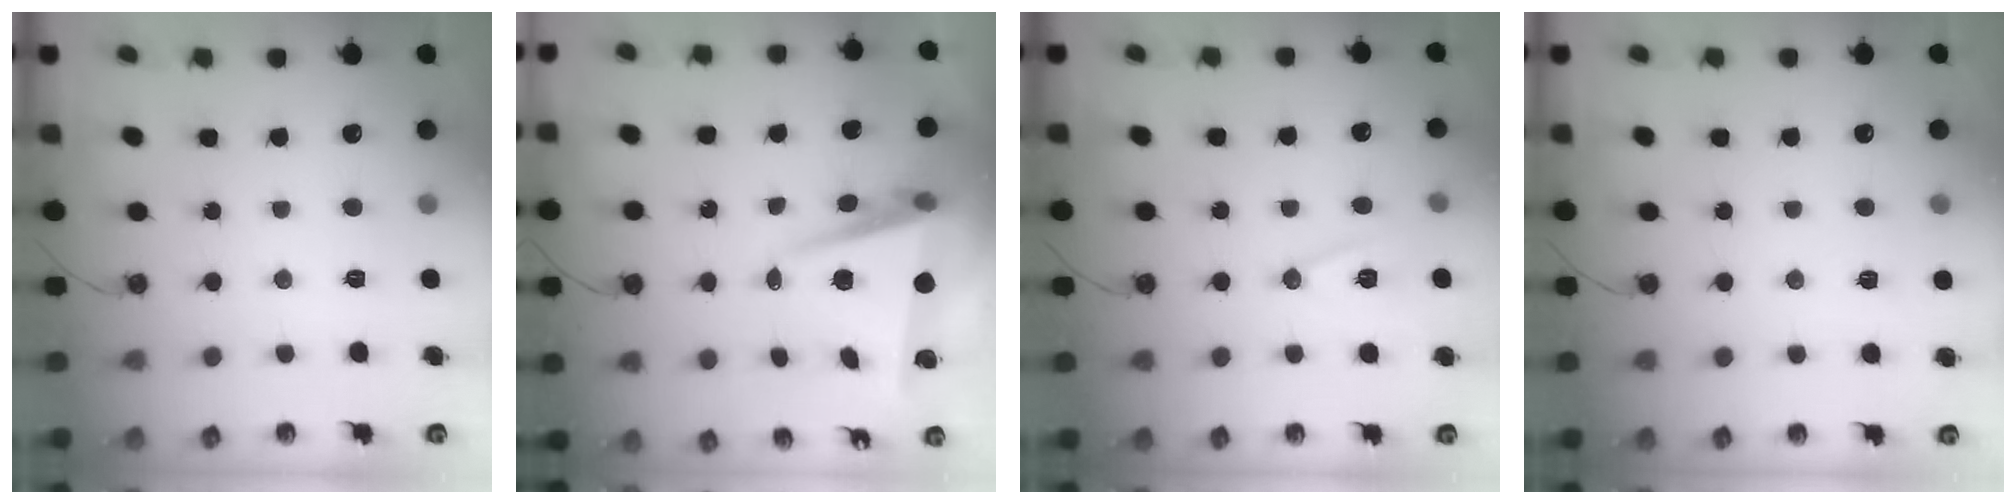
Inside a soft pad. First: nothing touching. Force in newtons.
{"total": 8.1, "press": 7.9, "slide": 1.8}
{"total": 9.6, "press": 9.0, "slide": 3.5}
{"total": 3.9, "press": 1.9, "slide": 3.4}